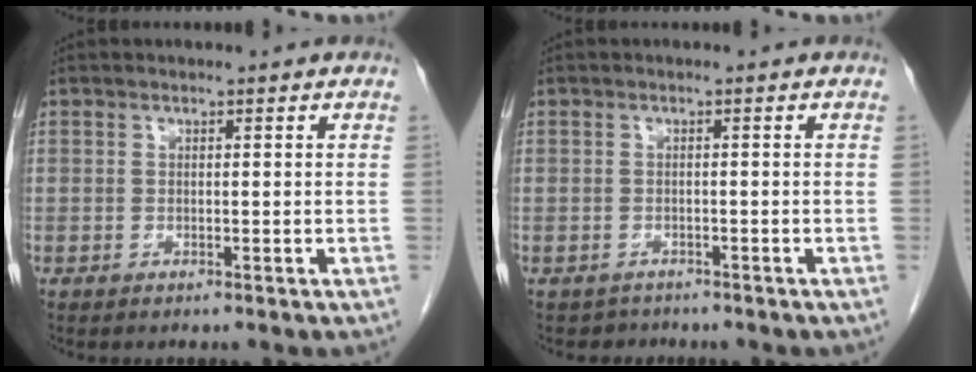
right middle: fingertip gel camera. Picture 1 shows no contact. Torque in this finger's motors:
{"motor_torque": [-0.23, -0.34, -0.06, -0.02]}